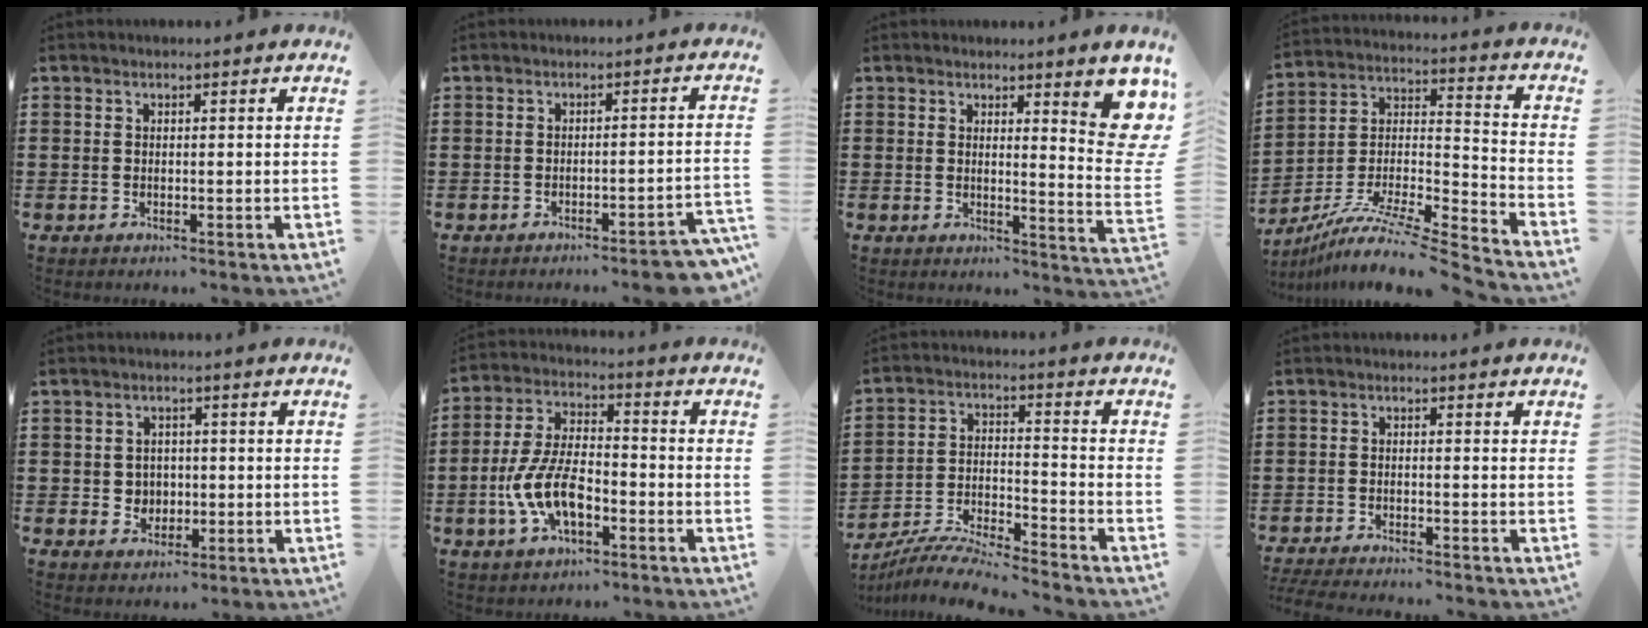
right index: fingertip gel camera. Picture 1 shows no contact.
{"total": 3.6, "force": [-3.1, 0.0, 1.8], "torque": [-0.031, -0.010, -0.059]}
{"total": 6.6, "force": [3.5, 0.8, 5.5], "torque": [-0.078, -0.032, 0.052]}
{"total": 10.4, "force": [-8.6, 0.7, 5.8], "torque": [-0.103, 0.006, -0.172]}
{"total": 3.1, "force": [-0.2, 2.9, 0.9], "torque": [-0.030, 0.006, -0.008]}
{"total": 9.4, "force": [-3.5, 4.2, 7.6], "torque": [-0.176, -0.004, -0.068]}
{"total": 7.2, "force": [-6.9, -0.1, 1.9], "torque": [-0.051, -0.006, -0.139]}
{"total": 2.6, "force": [-2.6, -0.3, 0.5], "torque": [-0.016, -0.009, -0.054]}